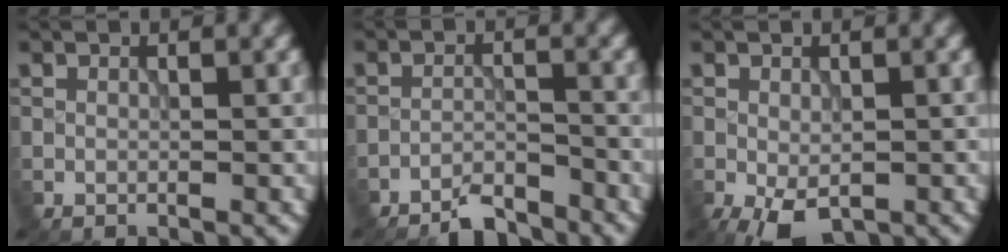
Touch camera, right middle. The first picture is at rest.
{"total": 3.6, "force": [-3.4, 0.5, 1.1], "torque": [-0.013, -0.001, -0.066]}
{"total": 4.0, "force": [-1.9, 1.9, 3.0], "torque": [-0.056, -0.013, -0.029]}